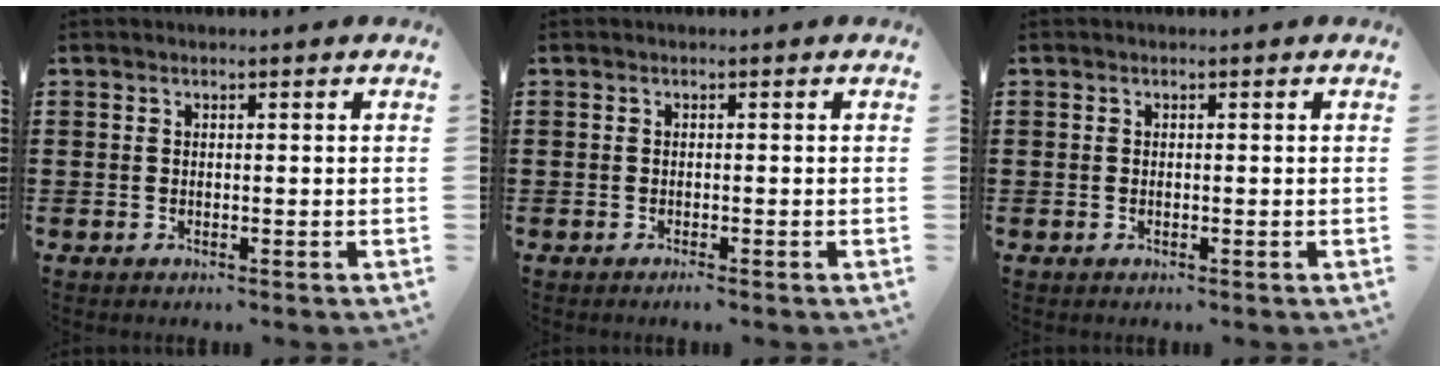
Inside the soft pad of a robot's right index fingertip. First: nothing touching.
{"total": 0.7, "force": [-0.5, 0.0, 0.4], "torque": [-0.008, -0.002, -0.011]}
{"total": 0.0}